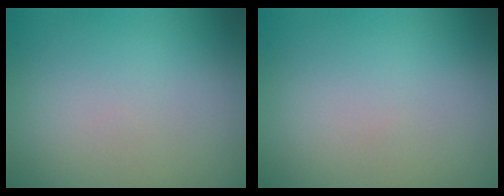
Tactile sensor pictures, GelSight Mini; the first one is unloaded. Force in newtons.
{"total": 0.0}